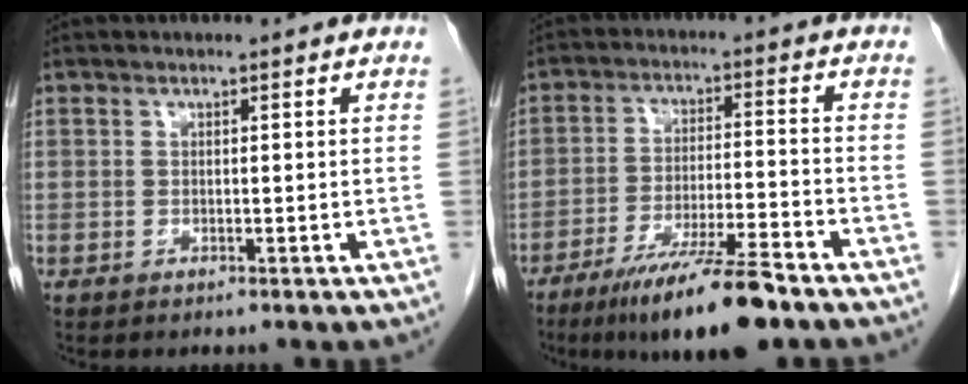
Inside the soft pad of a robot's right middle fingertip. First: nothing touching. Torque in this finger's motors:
{"motor_torque": [1.17, -0.97, 0.30, 0.10]}